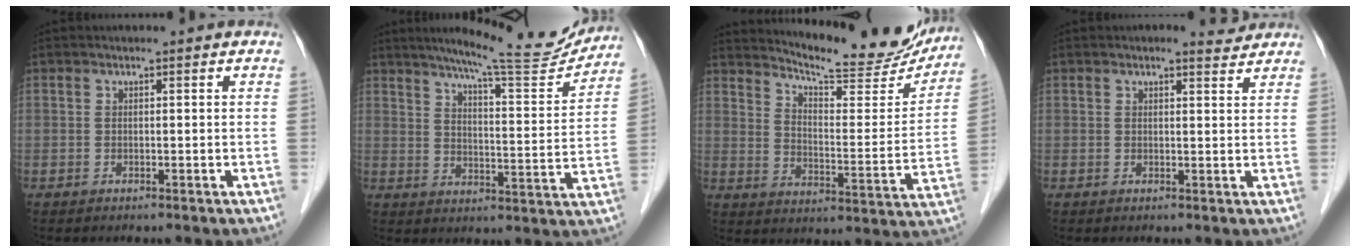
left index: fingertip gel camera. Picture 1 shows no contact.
{"total": 15.4, "force": [13.9, 0.9, 6.5], "torque": [-0.096, -0.031, 0.185]}
{"total": 19.1, "force": [17.9, 2.6, 6.1], "torque": [-0.089, -0.058, 0.230]}
{"total": 1.9, "force": [1.8, 0.4, 0.2], "torque": [-0.010, -0.005, 0.018]}